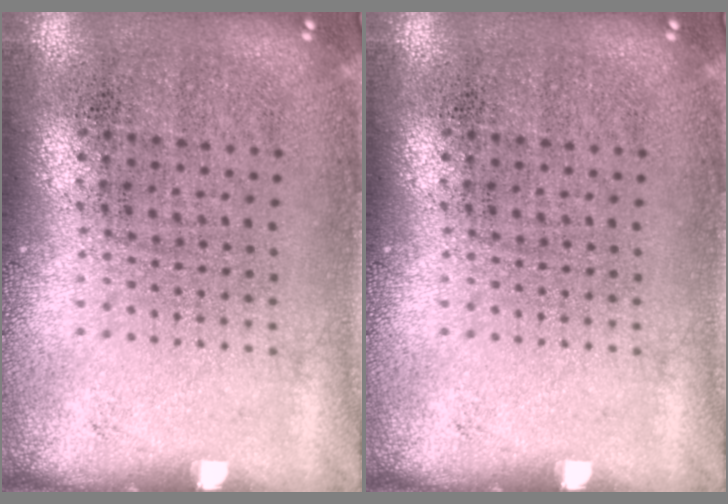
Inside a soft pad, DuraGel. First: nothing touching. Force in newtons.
{"total": 0.0}